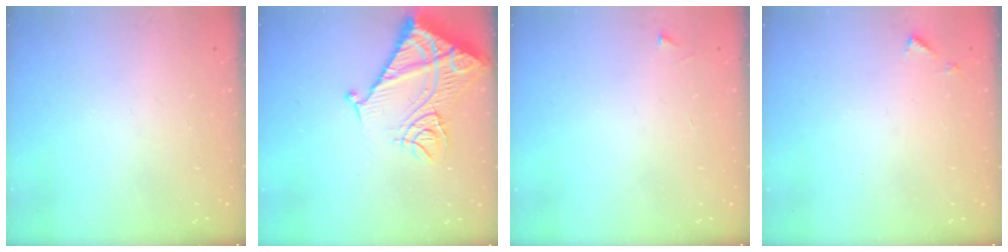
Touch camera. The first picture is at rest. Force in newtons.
{"total": 16.1, "press": 16.0, "slide": 1.8}
{"total": 2.5, "press": 2.5, "slide": 0.3}
{"total": 3.2, "press": 3.2, "slide": 0.3}